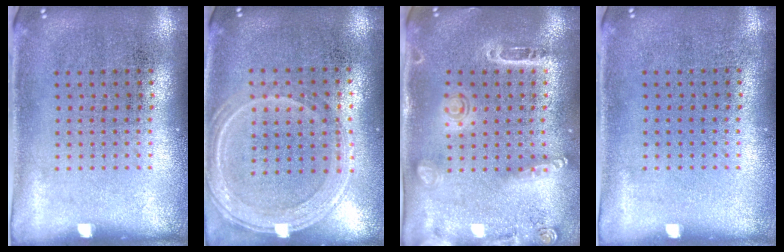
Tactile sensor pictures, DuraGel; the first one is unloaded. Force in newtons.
{"total": 1.3, "press": 1.2, "slide": 0.3}
{"total": 1.6, "press": 1.4, "slide": 0.7}
{"total": 0.0}